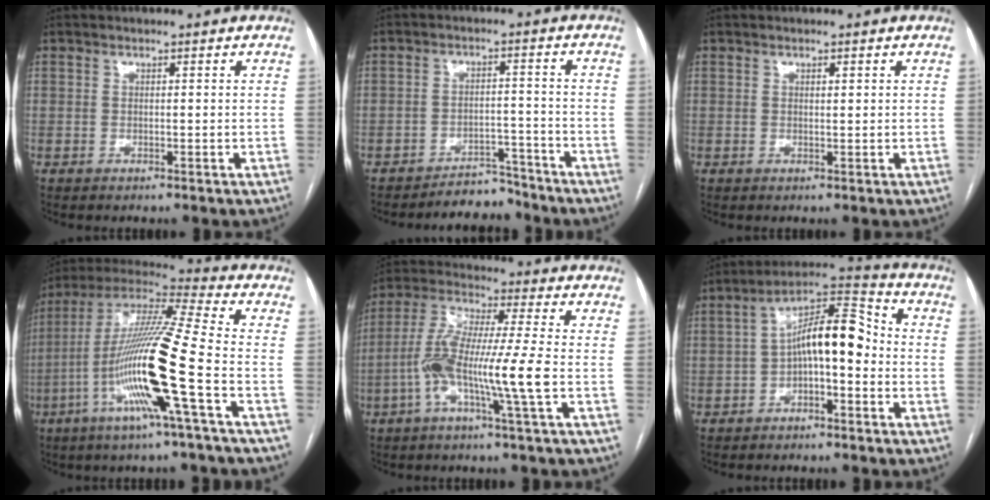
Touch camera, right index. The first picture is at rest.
{"total": 5.3, "force": [-5.0, 1.8, -0.2], "torque": [0.011, 0.017, -0.077]}
{"total": 0.7, "force": [0.3, 0.2, 0.6], "torque": [-0.012, 0.000, 0.007]}
{"total": 18.4, "force": [-5.7, -1.0, 17.5], "torque": [-0.344, -0.009, -0.119]}
{"total": 12.1, "force": [-3.3, -0.5, 11.6], "torque": [-0.236, 0.004, -0.073]}
{"total": 10.4, "force": [-1.0, 3.6, 9.7], "torque": [-0.167, 0.044, -0.017]}